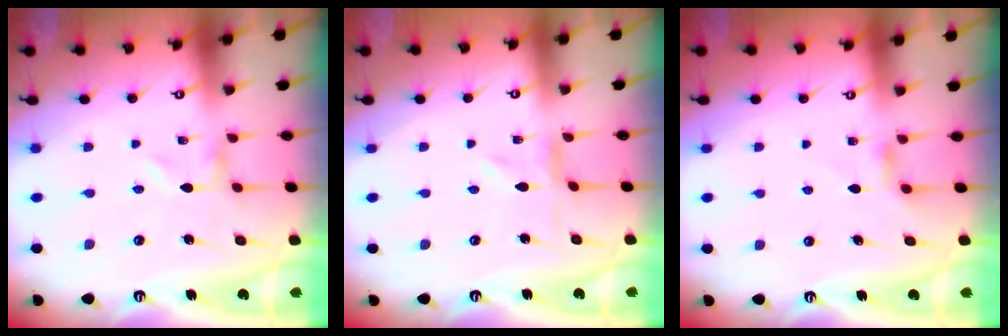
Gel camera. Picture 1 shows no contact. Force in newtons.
{"total": 0.0}
{"total": 3.1, "press": 3.1, "slide": 0.6}